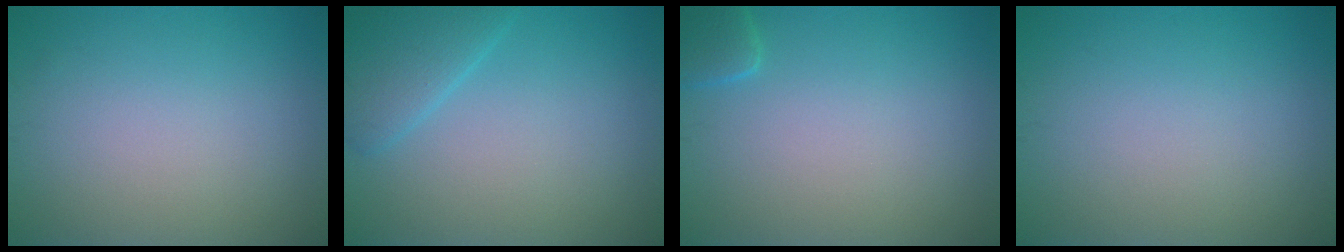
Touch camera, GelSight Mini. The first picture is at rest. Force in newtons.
{"total": 3.0, "press": 3.0, "slide": 0.2}
{"total": 1.7, "press": 1.7, "slide": 0.2}
{"total": 0.0}